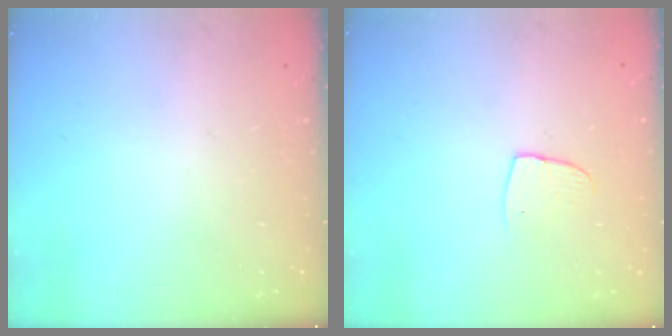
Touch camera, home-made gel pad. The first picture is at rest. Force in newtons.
{"total": 6.4, "press": 6.4, "slide": 0.3}